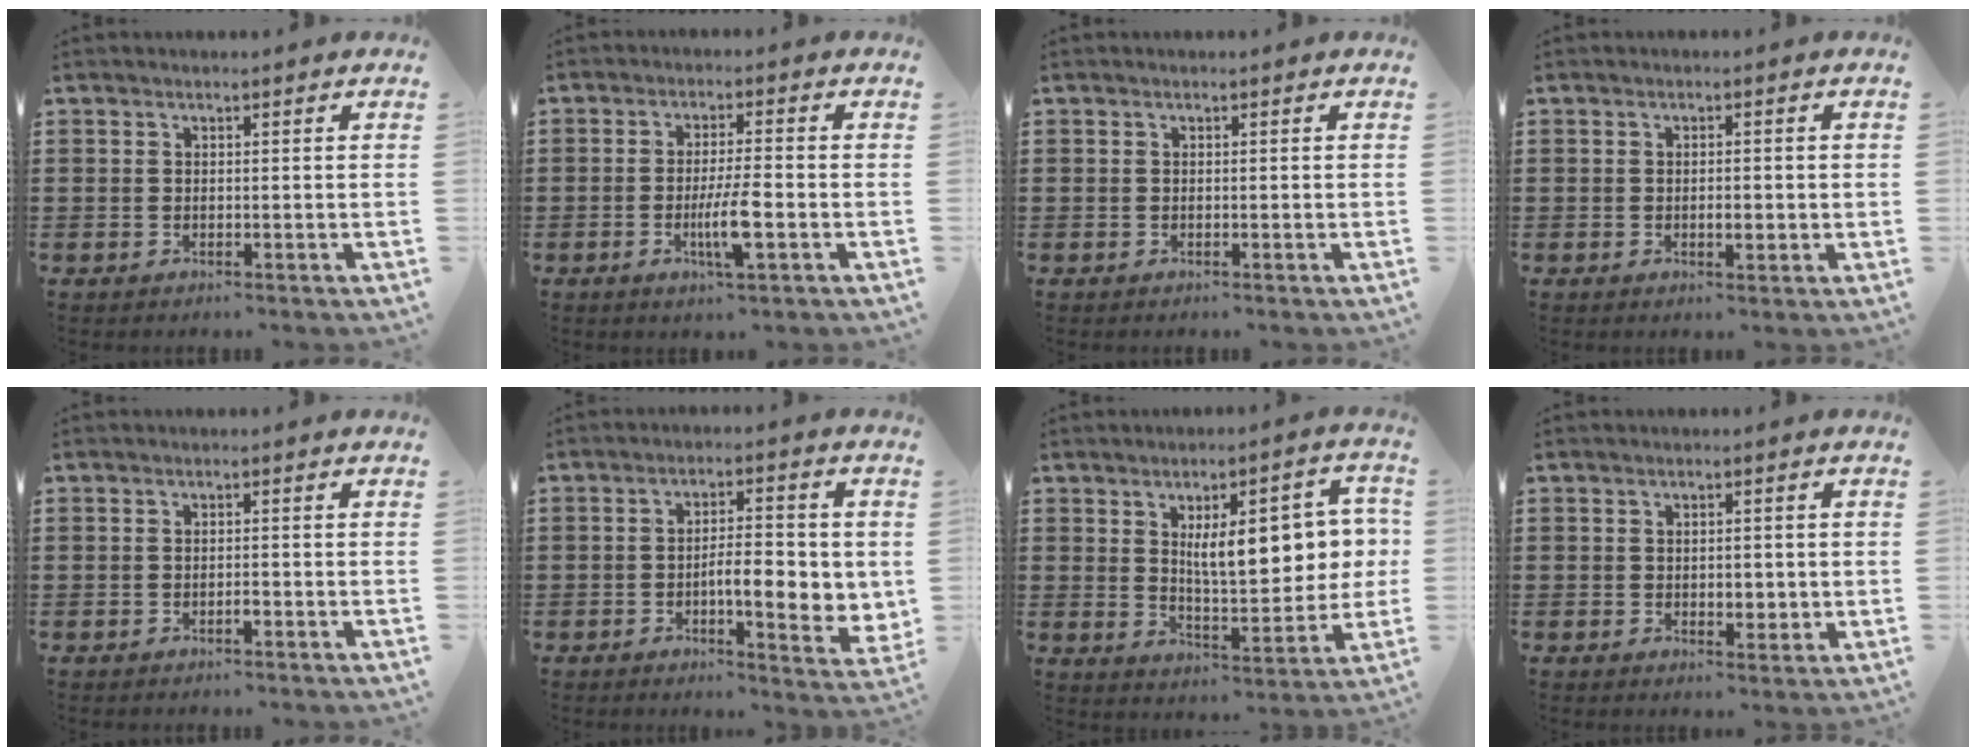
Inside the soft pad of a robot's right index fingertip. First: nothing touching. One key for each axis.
{"total": 6.0, "fx": -1.9, "fy": 0.7, "fz": 5.7, "tx": -0.107, "ty": -0.011, "tz": -0.035}
{"total": 0.0}
{"total": 2.4, "fx": -0.3, "fy": 0.7, "fz": 2.3, "tx": -0.039, "ty": 0.000, "tz": -0.006}
{"total": 1.1, "fx": -0.5, "fy": 0.2, "fz": 0.9, "tx": -0.019, "ty": -0.004, "tz": -0.009}
{"total": 8.0, "fx": -1.3, "fy": 2.6, "fz": 7.4, "tx": -0.112, "ty": -0.001, "tz": -0.025}
{"total": 11.2, "fx": 2.6, "fy": 4.4, "fz": 9.9, "tx": -0.149, "ty": 0.000, "tz": 0.039}
{"total": 2.9, "fx": -0.1, "fy": 1.4, "fz": 2.6, "tx": -0.042, "ty": 0.001, "tz": -0.005}